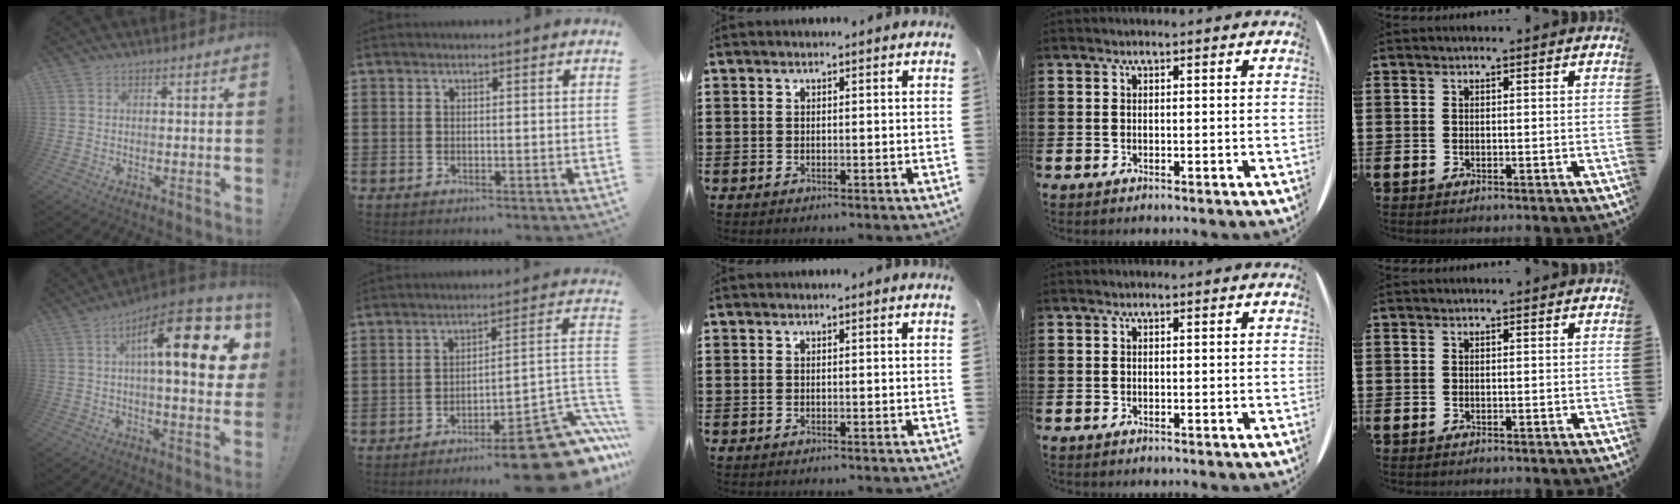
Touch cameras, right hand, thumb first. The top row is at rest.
{"thumb": {"total": 20.0, "force": [5.9, 5.3, 18.4], "torque": [-0.270, -0.028, 0.077]}, "index": {"total": 14.0, "force": [-9.7, 3.2, 9.5], "torque": [-0.101, 0.035, -0.162]}}